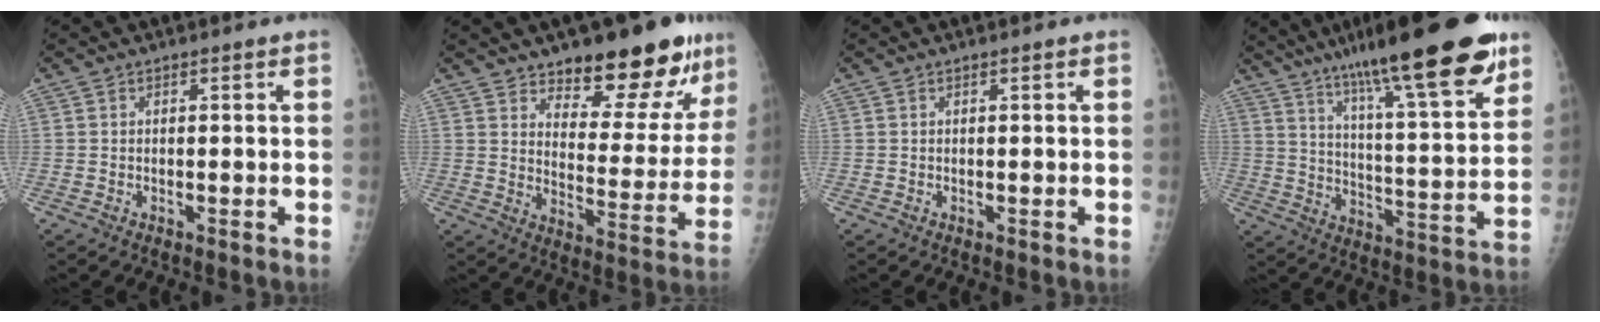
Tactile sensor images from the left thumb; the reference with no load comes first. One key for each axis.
{"total": 17.9, "fx": 13.1, "fy": 6.9, "fz": 10.0, "tx": -0.081, "ty": -0.096, "tz": 0.187}
{"total": 0.0}
{"total": 25.3, "fx": 16.6, "fy": 4.5, "fz": 18.6, "tx": -0.271, "ty": -0.049, "tz": 0.260}